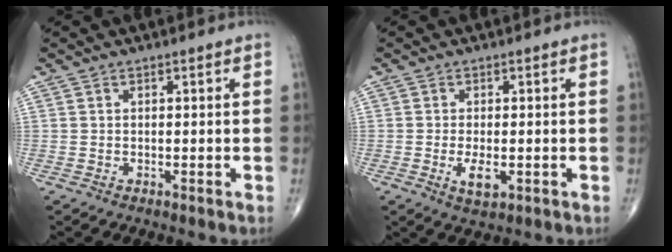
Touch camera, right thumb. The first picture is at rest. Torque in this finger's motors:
{"motor_torque": [-0.10, -0.08, 0.23, 0.31, 0.13]}